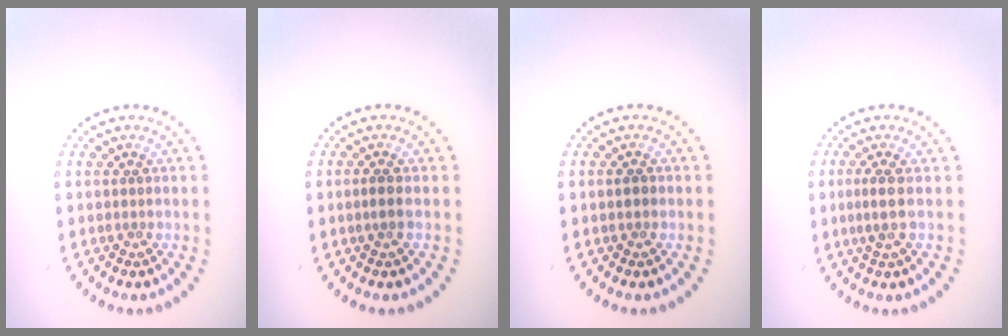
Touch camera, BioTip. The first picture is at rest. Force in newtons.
{"total": 1.1, "press": 0.9, "slide": 0.6}
{"total": 0.8, "press": 0.8, "slide": 0.1}
{"total": 2.0, "press": 1.4, "slide": 1.3}